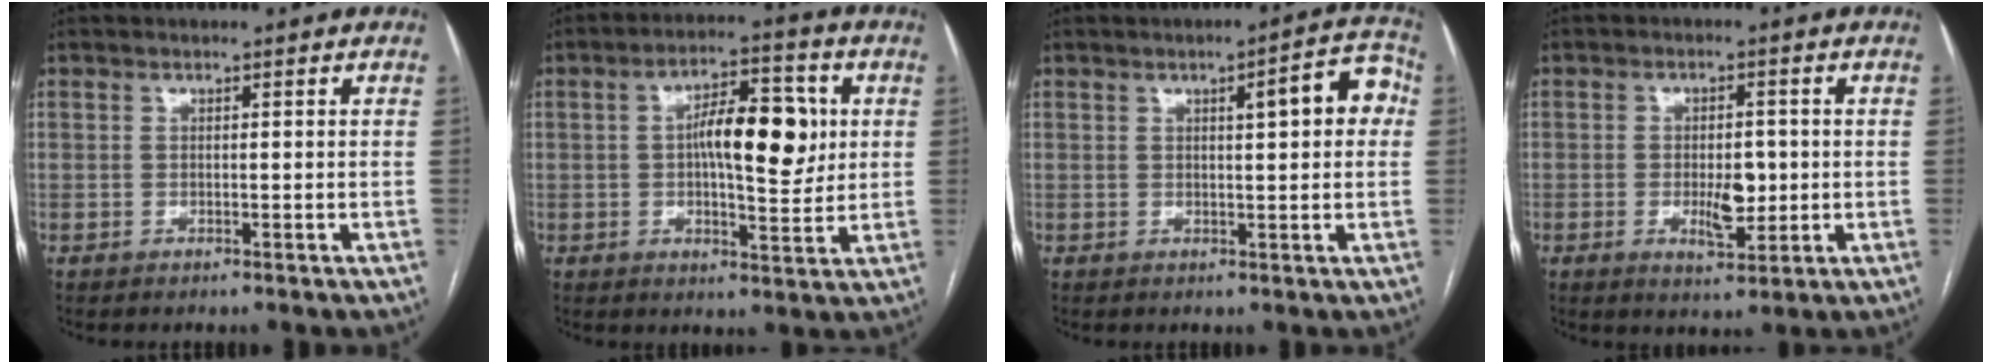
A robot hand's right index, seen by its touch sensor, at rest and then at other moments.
{"total": 11.1, "force": [1.5, 3.6, 10.3], "torque": [-0.163, 0.019, 0.023]}
{"total": 6.8, "force": [1.4, 1.4, 6.5], "torque": [-0.079, 0.022, 0.013]}
{"total": 5.3, "force": [-0.8, 2.2, 4.8], "torque": [-0.075, -0.002, -0.006]}